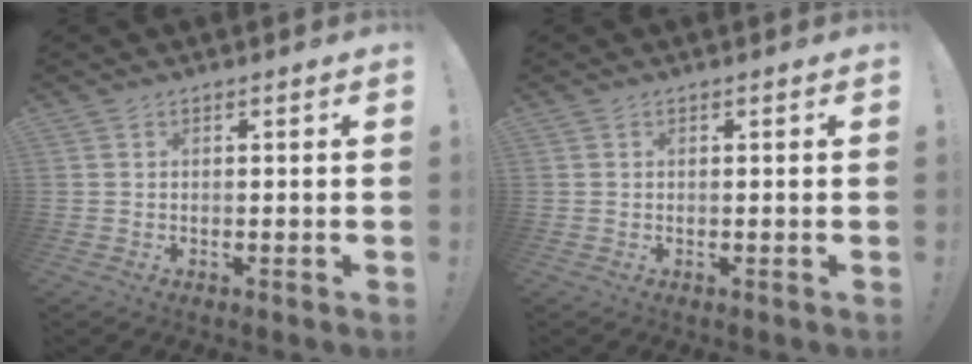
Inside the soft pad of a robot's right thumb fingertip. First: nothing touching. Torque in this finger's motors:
{"motor_torque": [0.05, 0.09, 0.12, -0.10, 0.00]}